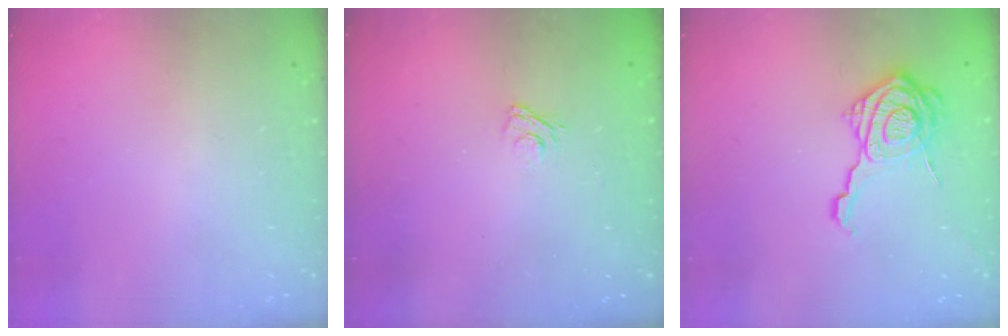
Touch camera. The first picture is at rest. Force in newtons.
{"total": 2.9, "press": 2.6, "slide": 1.2}
{"total": 16.1, "press": 16.1, "slide": 0.5}